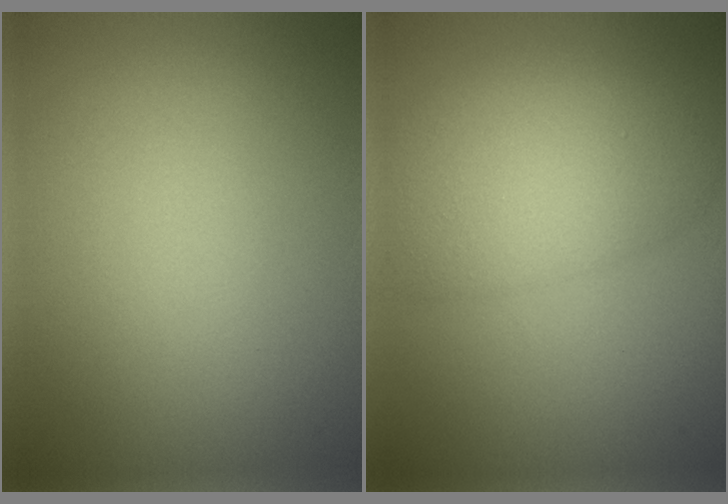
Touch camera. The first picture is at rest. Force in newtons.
{"total": 6.6, "press": 6.6, "slide": 0.2}